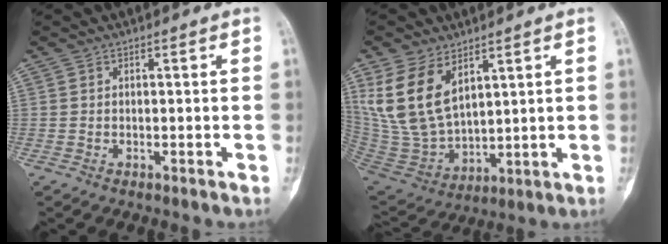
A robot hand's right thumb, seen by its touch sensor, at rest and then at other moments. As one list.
[{"total": 15.0, "force": [7.2, 8.6, 9.9], "torque": [-0.183, -0.032, 0.166]}]